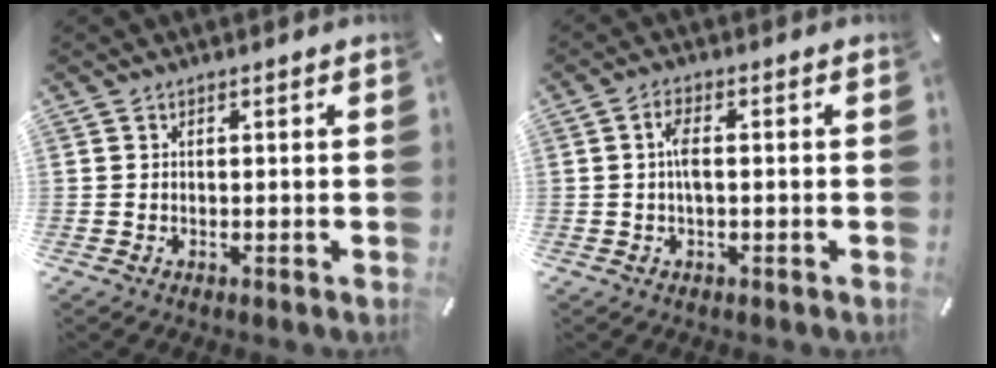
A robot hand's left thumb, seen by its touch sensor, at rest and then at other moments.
{"total": 3.8, "force": [0.0, 1.4, 3.6], "torque": [-0.075, 0.002, -0.003]}